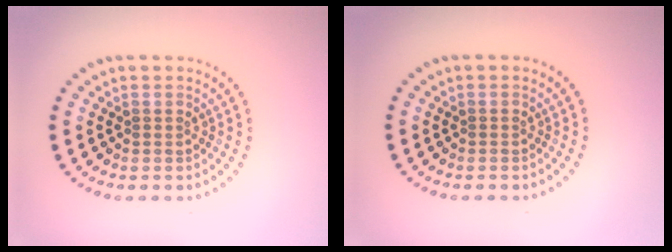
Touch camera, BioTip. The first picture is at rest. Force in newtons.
{"total": 0.0}